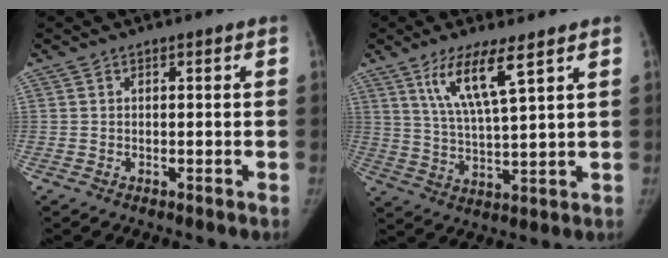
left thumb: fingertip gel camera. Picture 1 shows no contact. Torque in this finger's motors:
{"motor_torque": [0.19, 0.09, 1.02, -0.56, 0.11]}